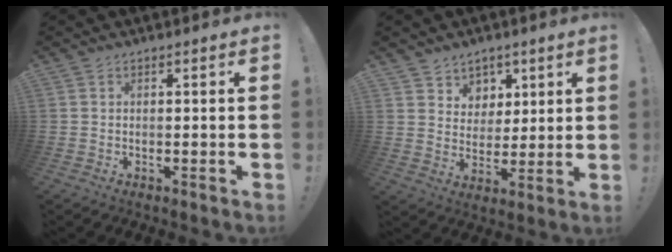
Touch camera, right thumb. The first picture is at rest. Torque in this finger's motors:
{"motor_torque": [-0.32, 0.74, -0.59, 0.45, 0.02]}